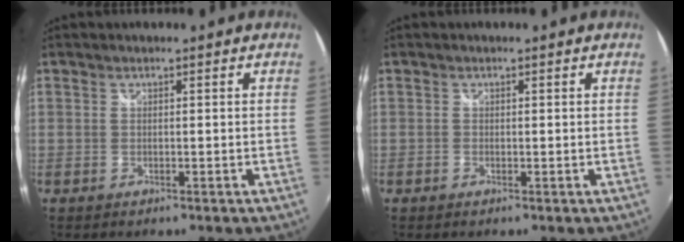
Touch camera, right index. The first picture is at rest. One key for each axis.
{"total": 0.0}